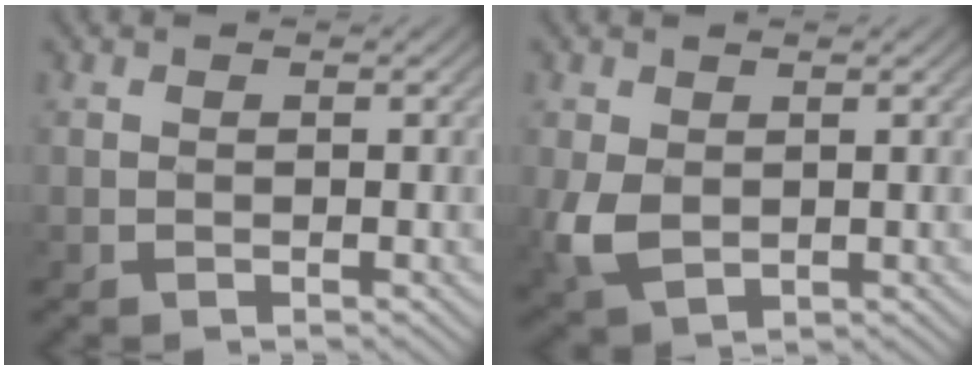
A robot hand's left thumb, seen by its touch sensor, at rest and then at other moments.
{"total": 5.1, "force": [-0.2, 3.7, 3.4], "torque": [-0.110, -0.003, -0.003]}